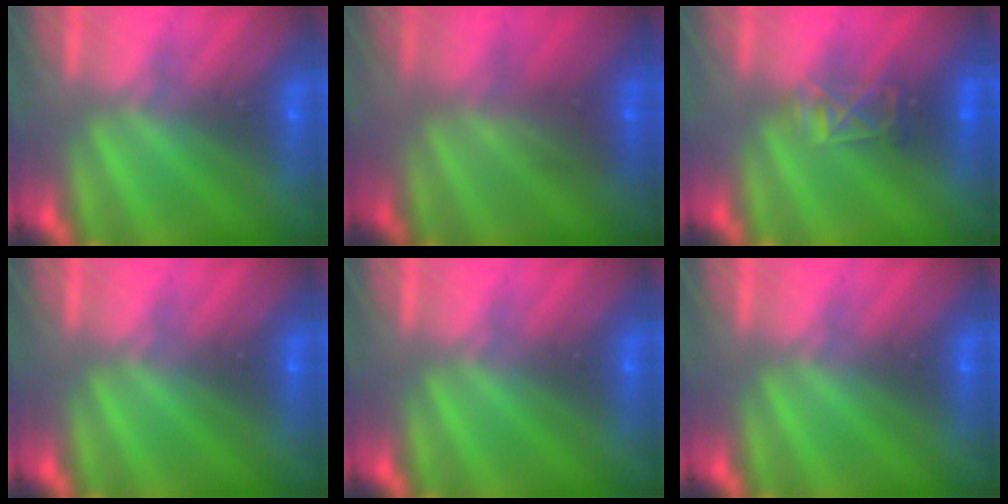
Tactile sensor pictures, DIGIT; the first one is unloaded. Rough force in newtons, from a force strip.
{"total": 2.1}
{"total": 2.9}
{"total": 0.0}
{"total": 0.0}
{"total": 0.0}